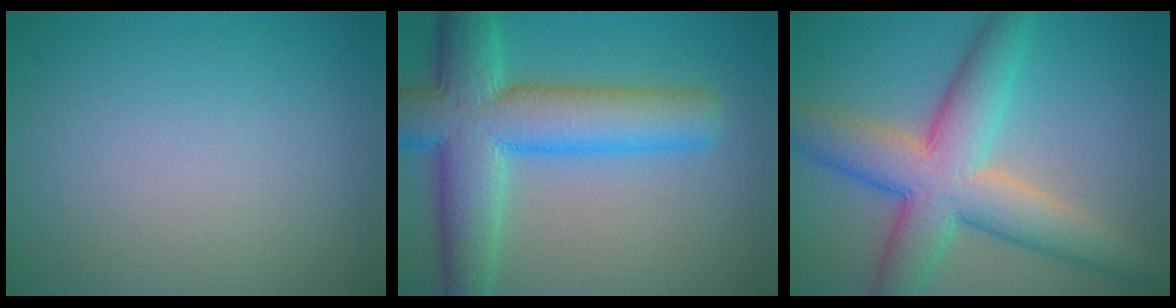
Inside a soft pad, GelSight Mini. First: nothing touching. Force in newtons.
{"total": 10.1, "press": 10.1, "slide": 0.3}
{"total": 8.8, "press": 8.8, "slide": 0.2}